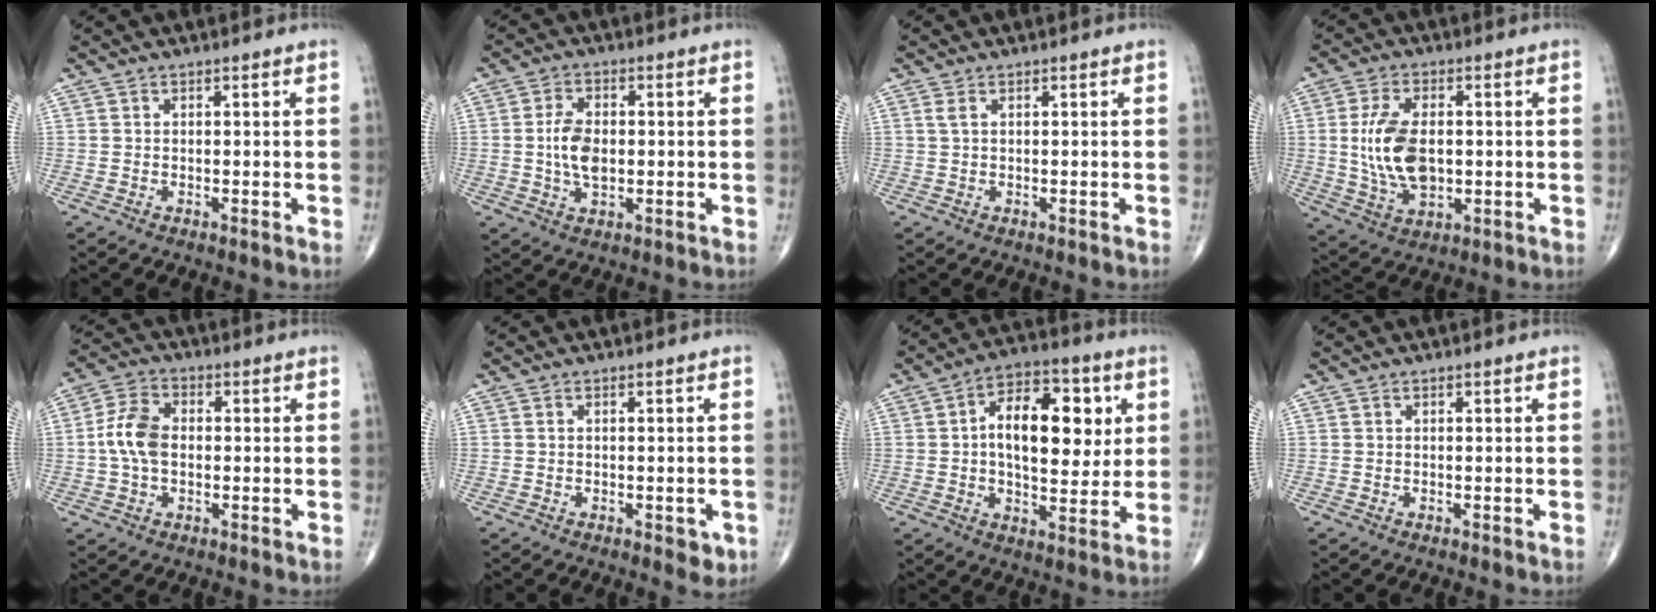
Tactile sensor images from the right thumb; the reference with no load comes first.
{"total": 6.6, "force": [-0.1, 3.9, 5.4], "torque": [-0.099, 0.001, -0.003]}
{"total": 1.1, "force": [0.4, 0.4, 0.9], "torque": [-0.026, 0.009, 0.012]}
{"total": 12.0, "force": [0.4, 6.8, 9.8], "torque": [-0.187, -0.005, 0.015]}
{"total": 8.0, "force": [-0.1, 5.2, 6.1], "torque": [-0.122, 0.019, -0.010]}
{"total": 2.8, "force": [-1.0, 1.4, 2.3], "torque": [-0.017, -0.002, -0.009]}
{"total": 16.3, "force": [2.9, 8.8, 13.4], "torque": [-0.167, 0.006, 0.040]}
{"total": 0.0}